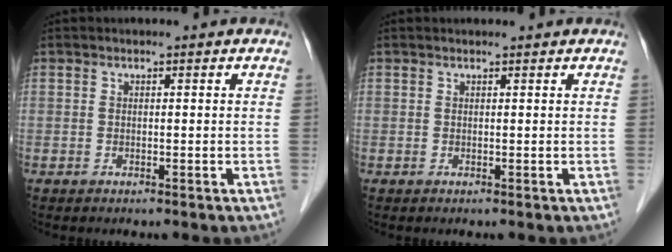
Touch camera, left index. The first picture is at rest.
{"total": 1.2, "force": [1.2, 0.0, 0.3], "torque": [-0.007, 0.008, 0.014]}